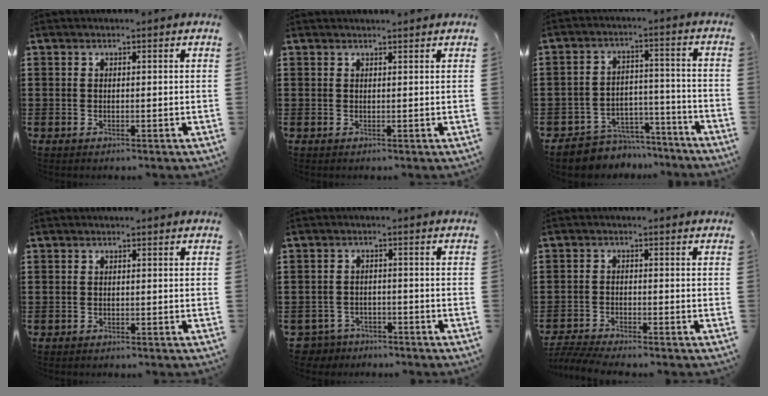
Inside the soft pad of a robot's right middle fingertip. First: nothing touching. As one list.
[{"total": 0.7, "force": [0.7, 0.0, 0.0], "torque": [0.005, -0.003, 0.012]}, {"total": 6.3, "force": [-5.9, 2.0, 0.2], "torque": [-0.002, 0.025, -0.118]}, {"total": 0.6, "force": [-0.6, 0.2, 0.0], "torque": [0.000, 0.003, -0.013]}, {"total": 3.5, "force": [-3.3, 1.0, -0.1], "torque": [-0.021, -0.004, -0.077]}, {"total": 3.7, "force": [-3.6, 0.2, 0.9], "torque": [-0.029, -0.006, -0.079]}]